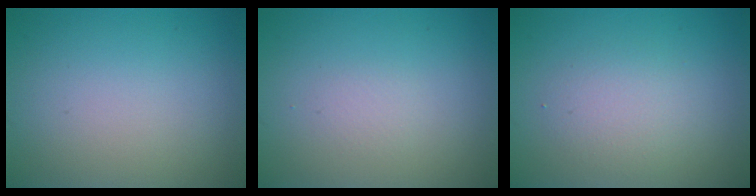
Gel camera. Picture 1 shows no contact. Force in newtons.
{"total": 0.7, "press": 0.7, "slide": 0.0}
{"total": 2.4, "press": 2.4, "slide": 0.2}